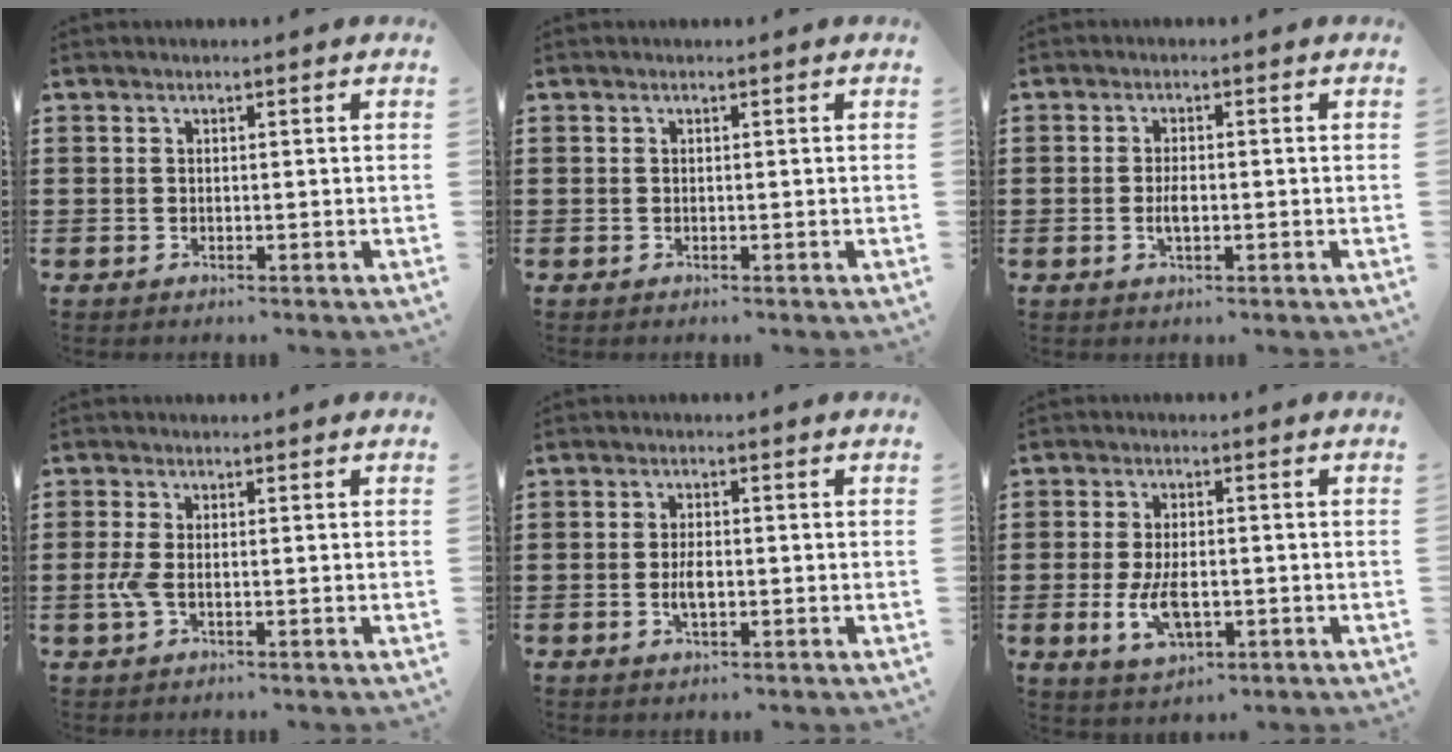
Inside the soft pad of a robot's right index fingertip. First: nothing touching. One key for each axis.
{"total": 0.0}
{"total": 2.6, "fx": -0.4, "fy": 1.1, "fz": 2.3, "tx": -0.043, "ty": 0.001, "tz": -0.007}
{"total": 3.0, "fx": -0.8, "fy": 1.2, "fz": 2.7, "tx": -0.075, "ty": -0.008, "tz": -0.021}
{"total": 3.0, "fx": -0.5, "fy": 1.2, "fz": 2.7, "tx": -0.057, "ty": -0.002, "tz": -0.011}
{"total": 6.0, "fx": -1.3, "fy": 3.1, "fz": 5.0, "tx": -0.112, "ty": -0.002, "tz": -0.027}